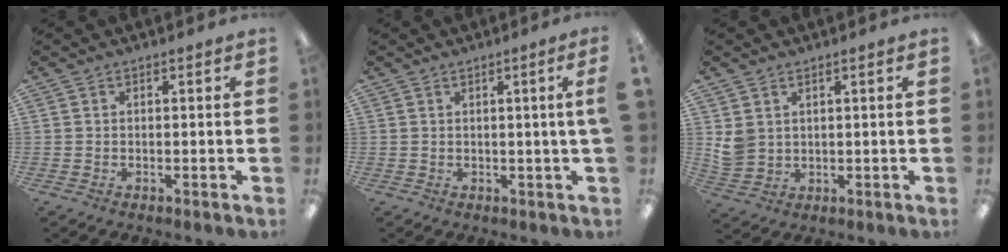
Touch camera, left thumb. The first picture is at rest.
{"total": 2.9, "force": [0.6, -0.4, 2.8], "torque": [-0.049, -0.008, 0.008]}
{"total": 4.1, "force": [2.1, 3.2, 1.4], "torque": [-0.034, -0.002, 0.043]}